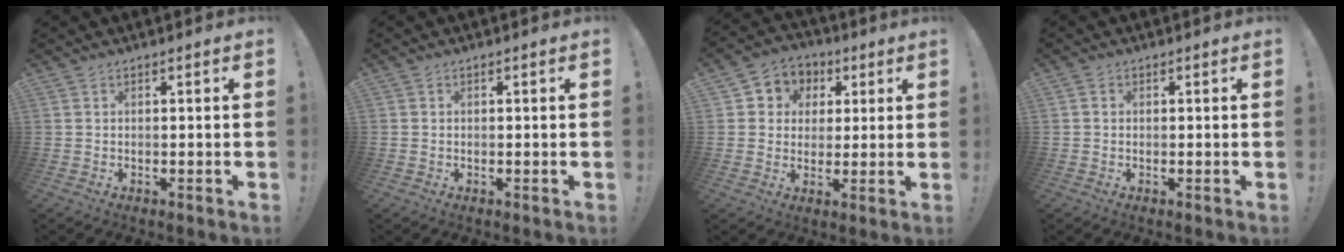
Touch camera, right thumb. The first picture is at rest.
{"total": 0.6, "force": [-0.1, 0.6, 0.0], "torque": [0.000, 0.001, -0.002]}
{"total": 7.1, "force": [0.7, 6.8, 1.9], "torque": [-0.018, -0.003, 0.020]}
{"total": 1.0, "force": [-0.1, 1.0, 0.2], "torque": [-0.006, 0.005, -0.002]}